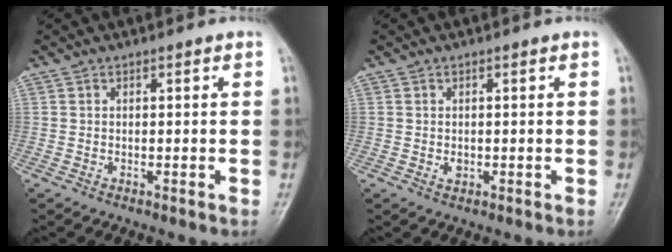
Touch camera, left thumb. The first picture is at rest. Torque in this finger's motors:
{"motor_torque": [-0.02, 0.00, 0.07, 0.03, 0.00]}